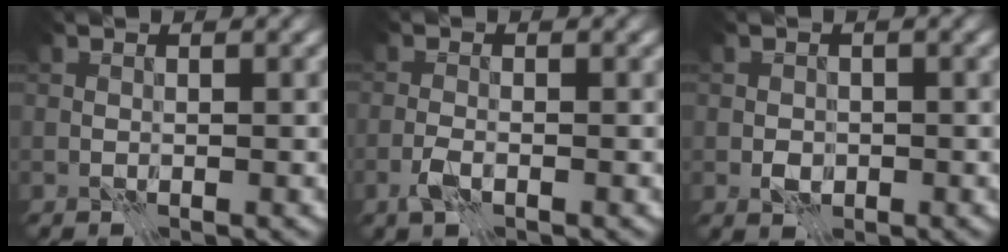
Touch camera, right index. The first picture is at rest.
{"total": 1.5, "force": [-1.0, 0.4, 1.1], "torque": [-0.026, 0.000, -0.025]}
{"total": 1.3, "force": [-0.4, 1.1, 0.6], "torque": [-0.009, -0.002, -0.009]}